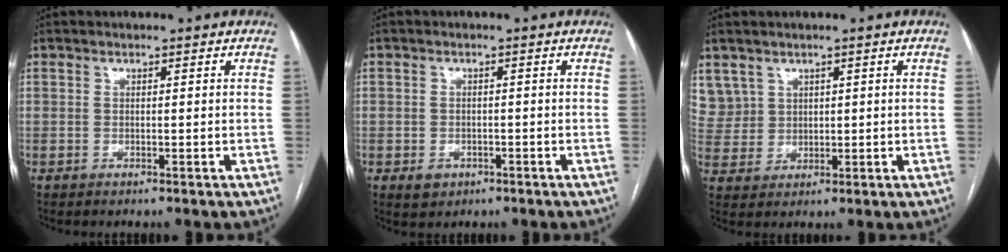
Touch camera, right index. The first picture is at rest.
{"total": 2.8, "force": [-1.2, 2.4, 0.8], "torque": [-0.009, 0.006, -0.008]}
{"total": 6.1, "force": [3.3, 5.1, 0.2], "torque": [-0.009, 0.014, 0.079]}